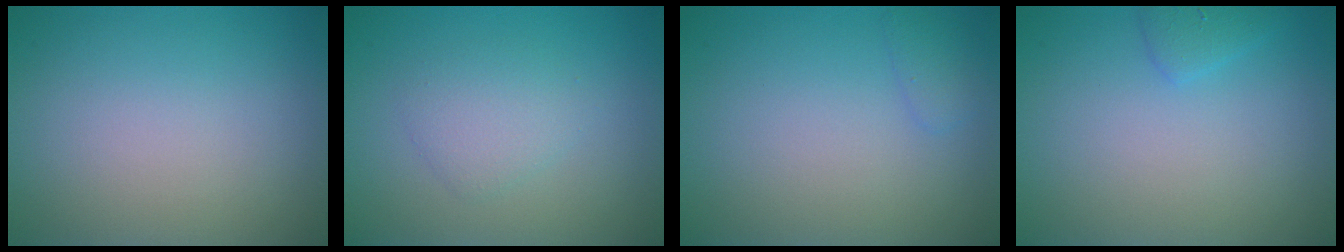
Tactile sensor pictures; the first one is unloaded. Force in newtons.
{"total": 2.2, "press": 2.2, "slide": 0.0}
{"total": 1.0, "press": 1.0, "slide": 0.1}
{"total": 1.2, "press": 1.2, "slide": 0.1}